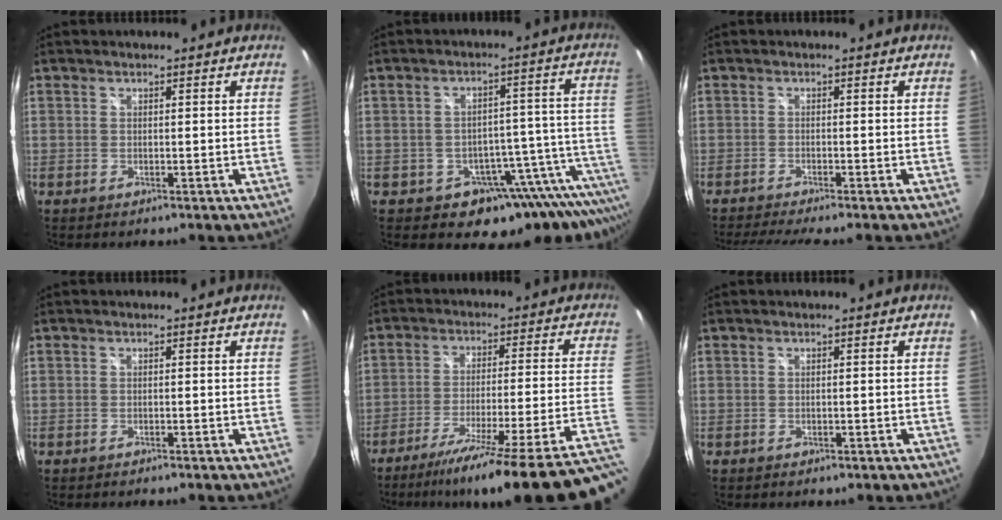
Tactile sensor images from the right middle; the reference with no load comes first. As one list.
[{"total": 15.6, "force": [-11.5, 9.1, 5.4], "torque": [-0.059, 0.031, -0.137]}, {"total": 6.4, "force": [-5.6, -0.9, 2.9], "torque": [-0.065, -0.020, -0.091]}, {"total": 0.9, "force": [-0.8, 0.2, 0.3], "torque": [-0.007, -0.002, -0.012]}, {"total": 26.2, "force": [-21.3, -1.9, 15.2], "torque": [-0.191, -0.067, -0.302]}, {"total": 1.2, "force": [-0.9, 0.7, 0.5], "torque": [-0.008, -0.002, -0.009]}]